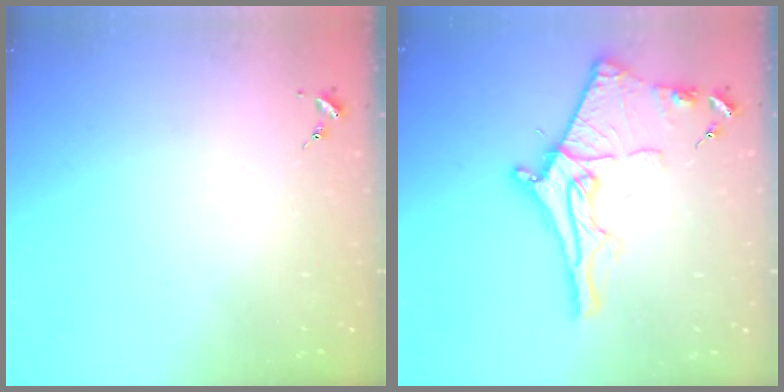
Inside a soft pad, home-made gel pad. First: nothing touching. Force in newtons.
{"total": 16.1, "press": 16.0, "slide": 1.1}